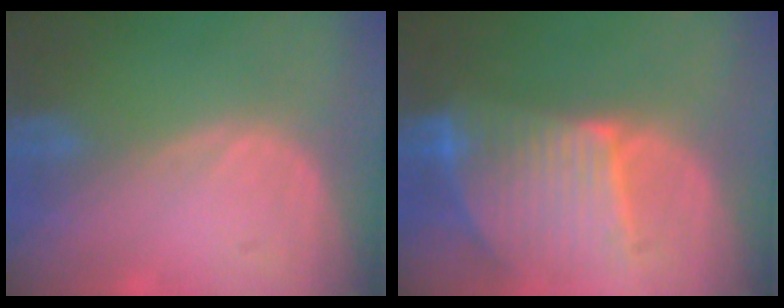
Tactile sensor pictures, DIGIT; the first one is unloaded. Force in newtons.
{"total": 9.6, "press": 8.5, "slide": 4.6}